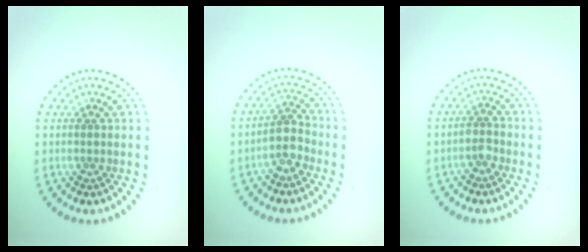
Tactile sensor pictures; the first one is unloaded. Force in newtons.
{"total": 2.4, "press": 2.1, "slide": 1.2}
{"total": 1.1, "press": 1.0, "slide": 0.4}